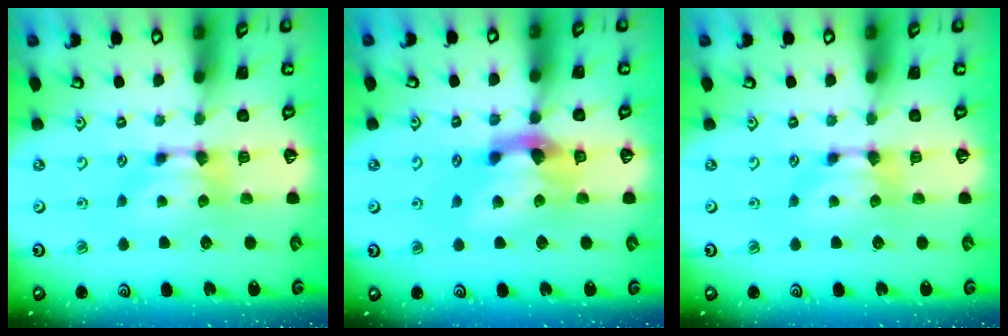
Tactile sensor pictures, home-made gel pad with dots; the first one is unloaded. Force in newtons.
{"total": 4.1, "press": 3.8, "slide": 1.5}
{"total": 0.0}